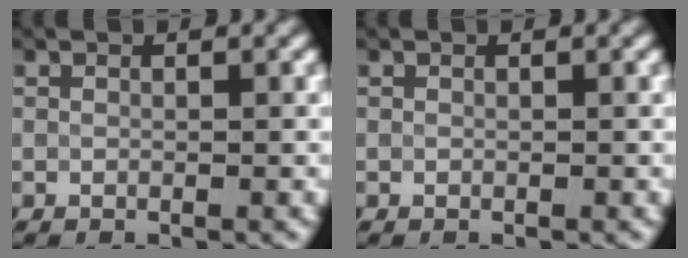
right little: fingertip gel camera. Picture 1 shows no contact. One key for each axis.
{"total": 0.0}